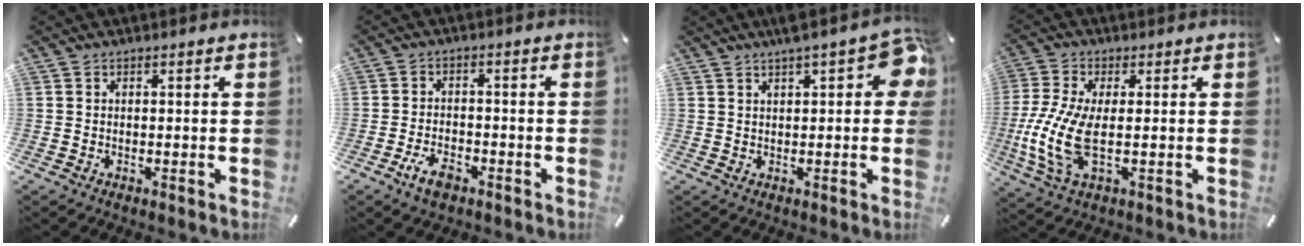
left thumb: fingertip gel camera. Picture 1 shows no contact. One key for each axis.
{"total": 5.2, "fx": -3.1, "fy": 2.7, "fz": 3.2, "tx": -0.067, "ty": 0.015, "tz": -0.059}
{"total": 9.3, "fx": 3.6, "fy": 3.5, "fz": 7.9, "tx": -0.106, "ty": -0.009, "tz": 0.060}
{"total": 11.5, "fx": -1.2, "fy": 4.5, "fz": 10.6, "tx": -0.240, "ty": -0.027, "tz": -0.019}